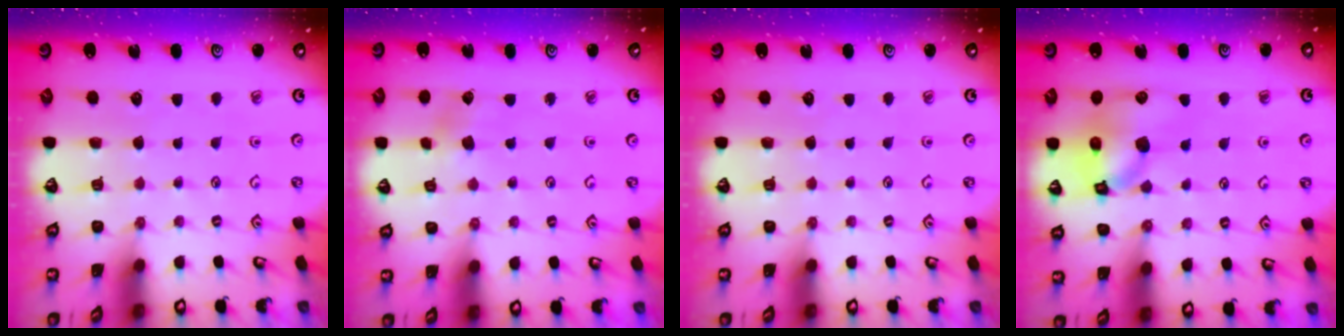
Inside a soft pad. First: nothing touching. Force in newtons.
{"total": 4.8, "press": 4.8, "slide": 0.6}
{"total": 0.0}
{"total": 14.3, "press": 14.1, "slide": 1.9}